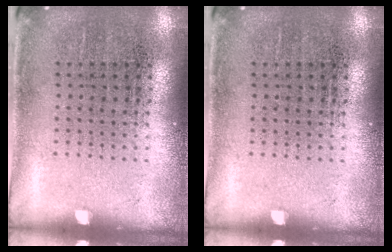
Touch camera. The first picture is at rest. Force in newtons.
{"total": 0.0}